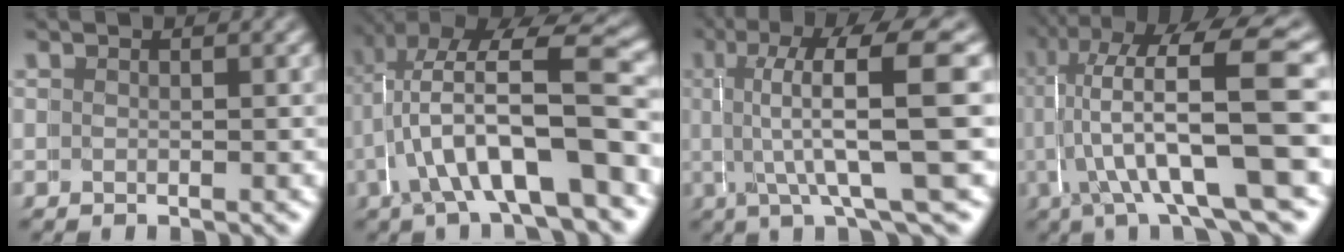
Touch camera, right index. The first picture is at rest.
{"total": 7.8, "force": [-0.7, 2.7, 7.2], "torque": [-0.127, -0.007, -0.004]}
{"total": 8.0, "force": [1.1, 0.5, 7.9], "torque": [-0.121, 0.003, 0.019]}
{"total": 10.7, "force": [0.4, 2.9, 10.2], "torque": [-0.158, 0.004, 0.009]}